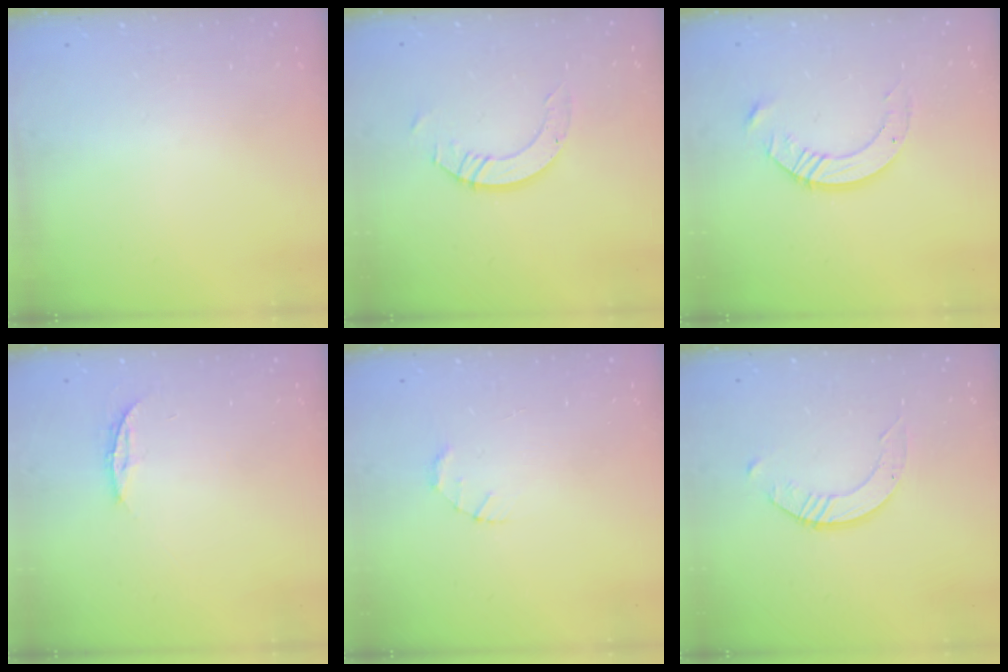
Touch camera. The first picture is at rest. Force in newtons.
{"total": 6.0, "press": 6.0, "slide": 0.4}
{"total": 9.2, "press": 9.1, "slide": 0.8}
{"total": 3.8, "press": 3.8, "slide": 0.3}
{"total": 1.5, "press": 1.5, "slide": 0.3}
{"total": 3.1, "press": 3.1, "slide": 0.3}